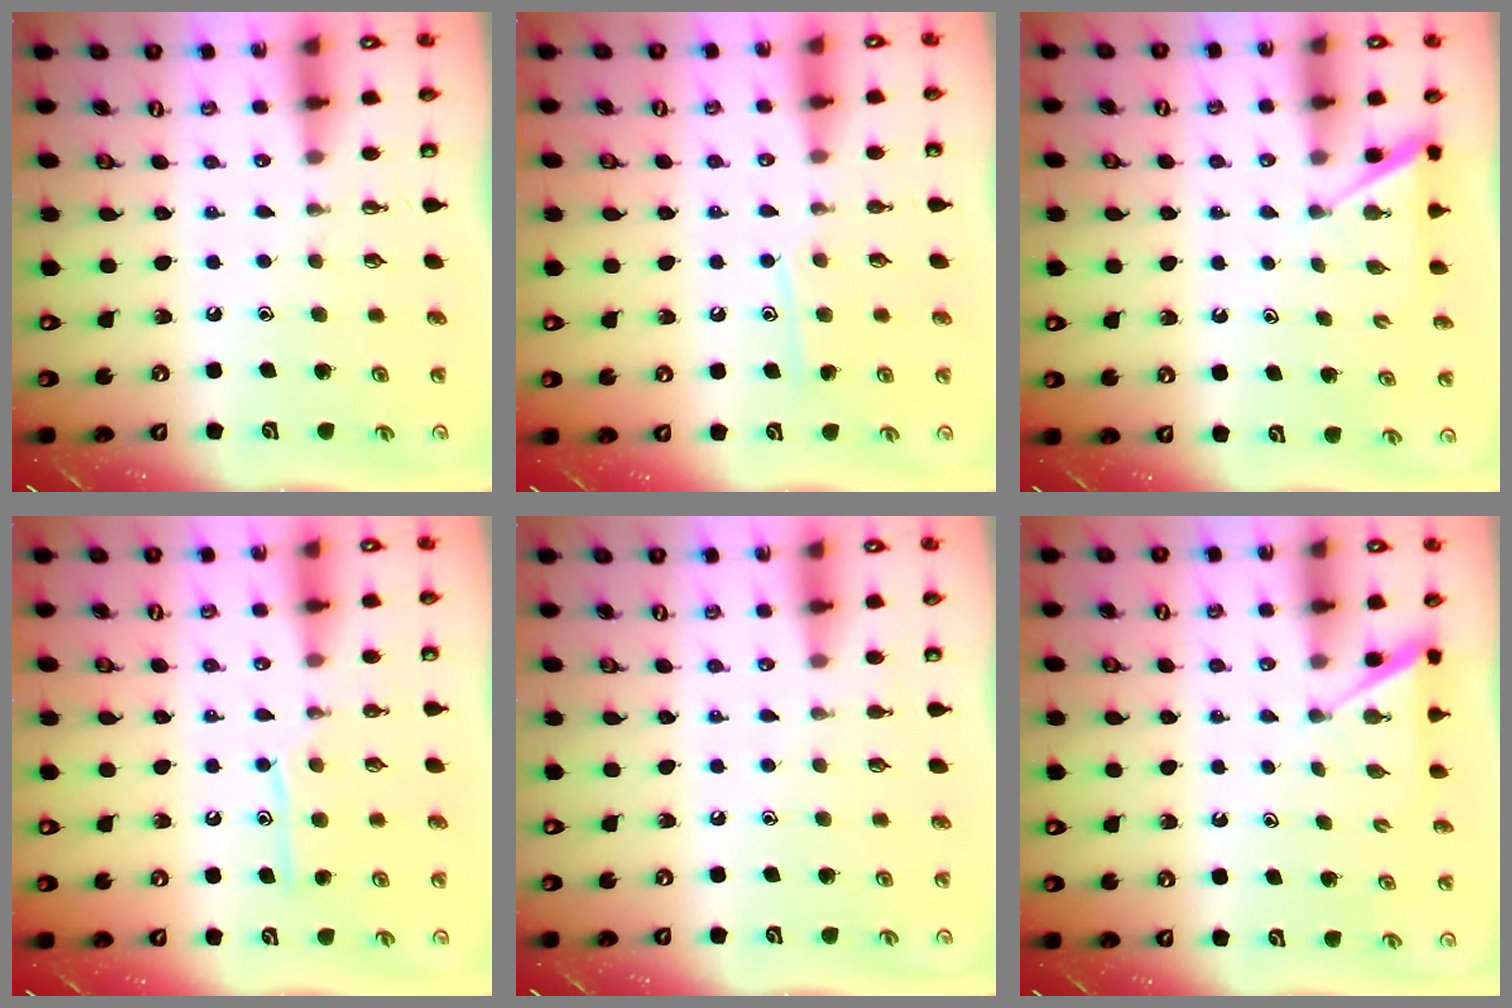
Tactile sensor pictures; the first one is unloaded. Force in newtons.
{"total": 7.9, "press": 7.9, "slide": 0.6}
{"total": 2.0, "press": 2.0, "slide": 0.3}
{"total": 9.4, "press": 9.4, "slide": 0.7}
{"total": 2.8, "press": 2.8, "slide": 0.2}
{"total": 2.0, "press": 2.0, "slide": 0.3}